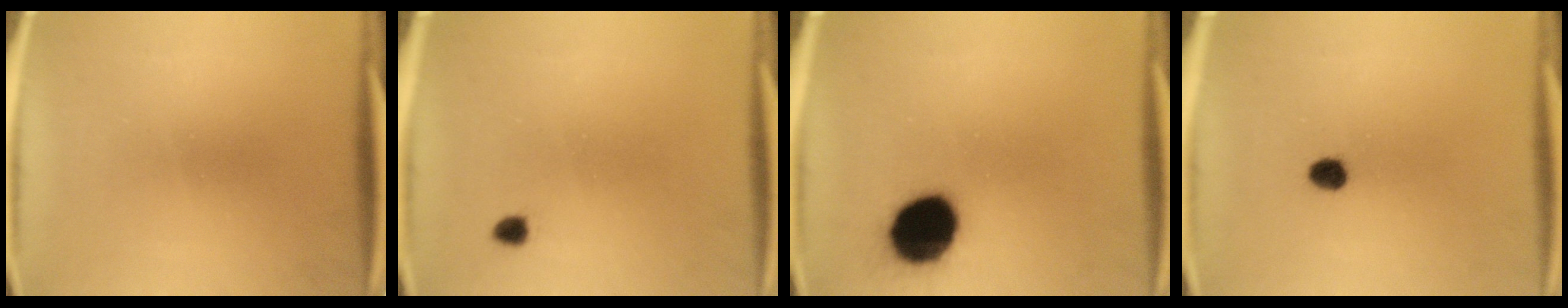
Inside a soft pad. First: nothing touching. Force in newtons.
{"total": 1.3}
{"total": 15.7}
{"total": 2.8}